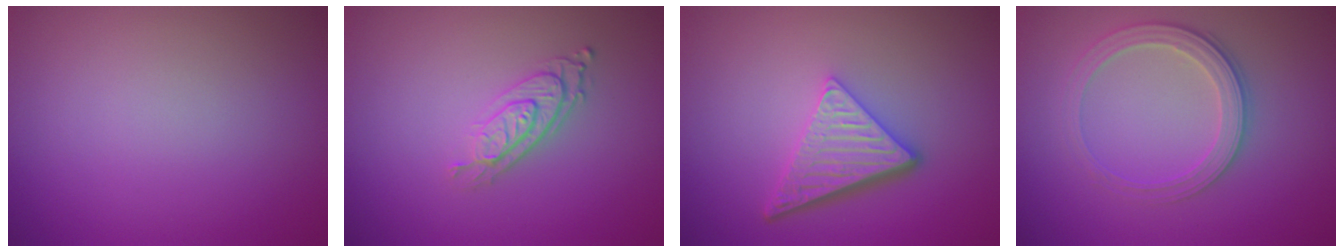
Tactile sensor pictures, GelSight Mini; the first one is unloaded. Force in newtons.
{"total": 2.8, "press": 2.0, "slide": 1.8}
{"total": 4.8, "press": 3.4, "slide": 3.4}
{"total": 2.9, "press": 2.8, "slide": 0.7}